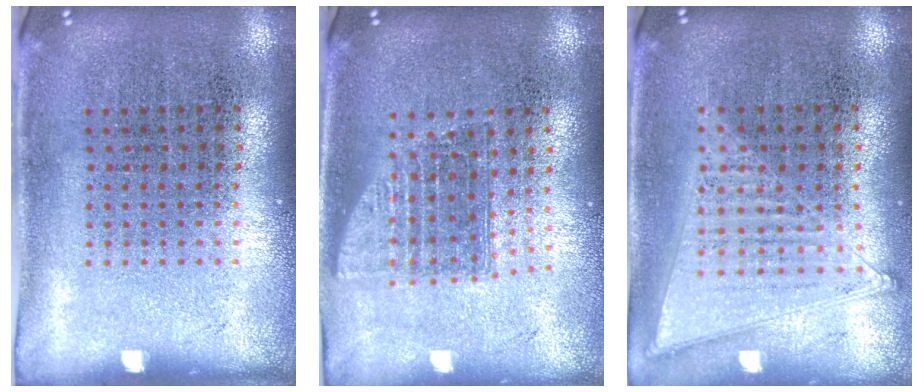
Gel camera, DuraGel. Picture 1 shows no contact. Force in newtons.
{"total": 1.4, "press": 1.2, "slide": 0.8}
{"total": 1.1, "press": 1.1, "slide": 0.1}